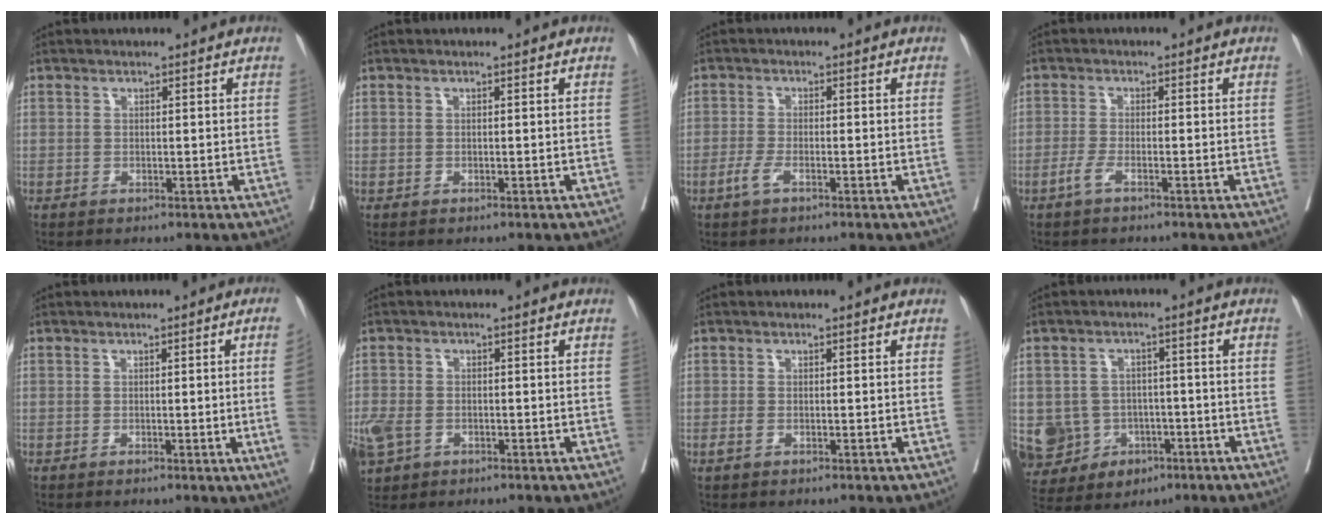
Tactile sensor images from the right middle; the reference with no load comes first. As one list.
[{"total": 0.0}, {"total": 2.3, "force": [-1.3, 0.7, 1.8], "torque": [-0.045, -0.002, -0.028]}, {"total": 1.9, "force": [-1.3, 0.2, 1.4], "torque": [-0.035, -0.002, -0.028]}, {"total": 5.9, "force": [-0.8, -2.2, 5.4], "torque": [-0.067, -0.015, -0.006]}, {"total": 8.8, "force": [-3.9, 6.3, 4.7], "torque": [-0.140, -0.008, -0.065]}, {"total": 0.8, "force": [-0.4, 0.4, 0.6], "torque": [-0.016, -0.001, -0.005]}, {"total": 9.3, "force": [-2.9, 8.5, 2.6], "torque": [-0.065, 0.014, -0.032]}]